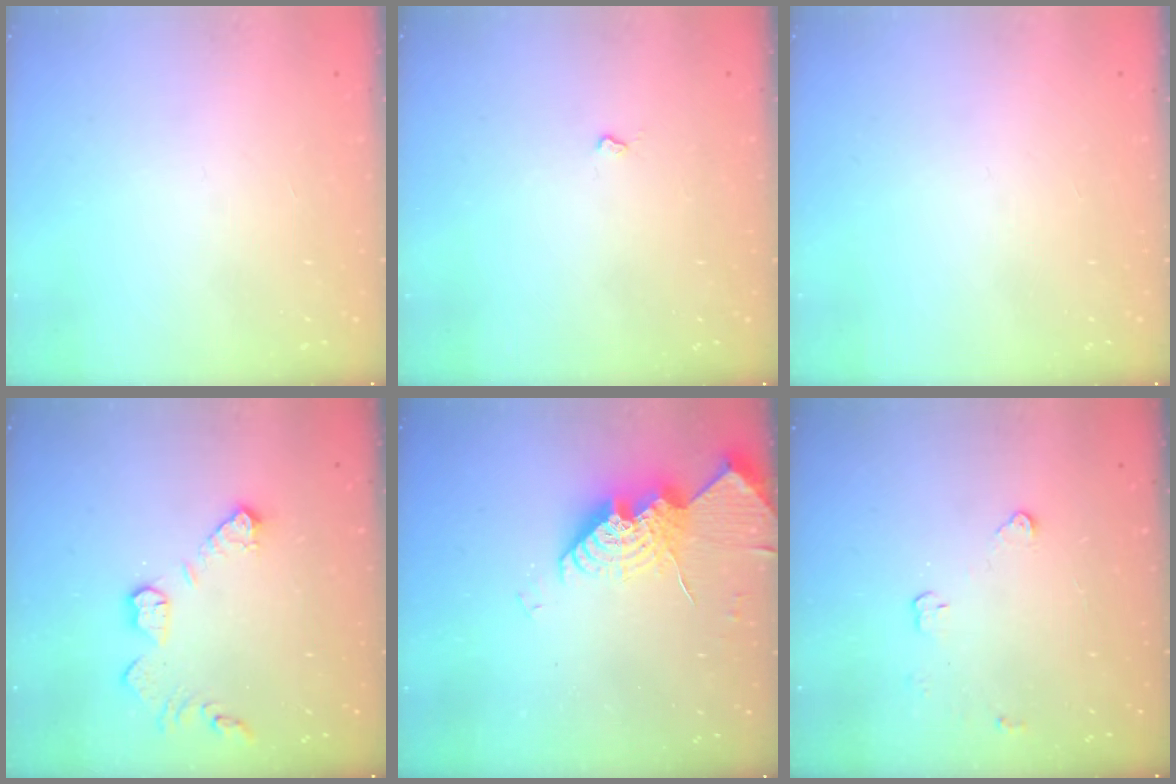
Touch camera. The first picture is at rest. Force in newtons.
{"total": 1.9, "press": 1.9, "slide": 0.4}
{"total": 0.0}
{"total": 10.8, "press": 10.8, "slide": 0.8}
{"total": 15.2, "press": 15.2, "slide": 1.5}
{"total": 3.6, "press": 3.5, "slide": 0.5}